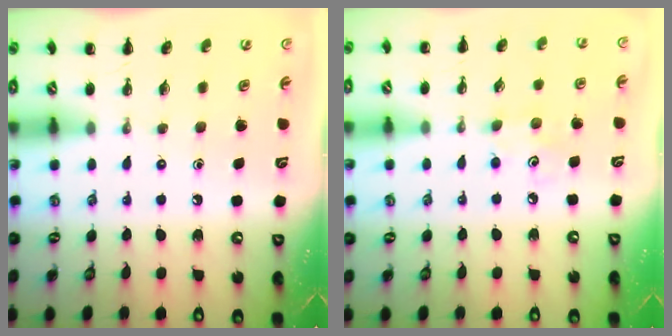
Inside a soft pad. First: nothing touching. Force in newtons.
{"total": 3.6, "press": 3.5, "slide": 0.9}